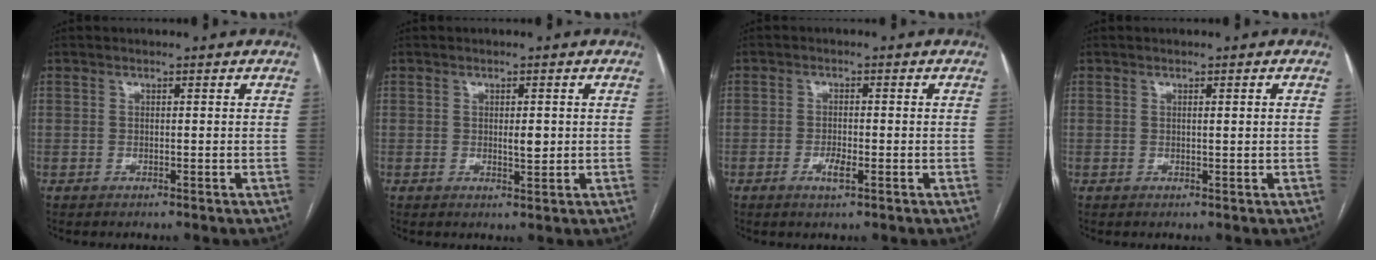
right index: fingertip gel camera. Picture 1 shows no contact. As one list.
[{"total": 2.1, "force": [0.2, 0.8, 2.0], "torque": [-0.030, -0.002, 0.004]}, {"total": 2.5, "force": [-1.2, 0.6, 2.1], "torque": [-0.040, 0.000, -0.020]}, {"total": 0.8, "force": [0.2, -0.2, 0.8], "torque": [-0.013, 0.003, 0.003]}]